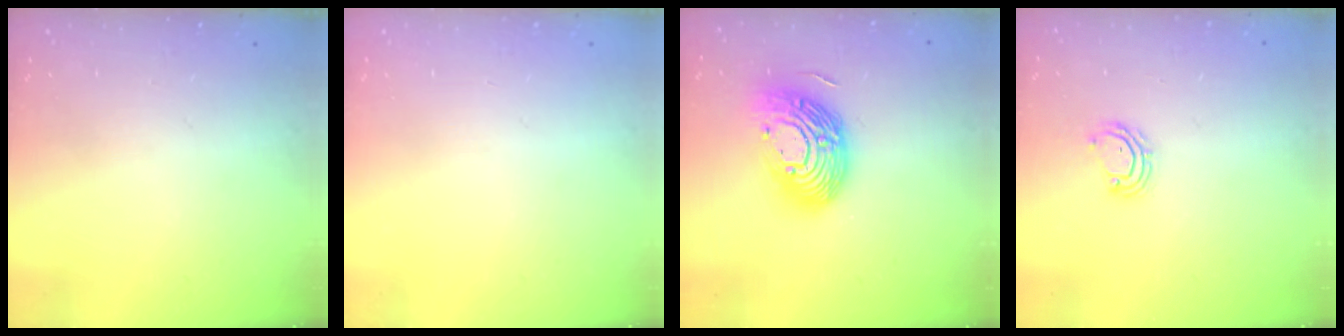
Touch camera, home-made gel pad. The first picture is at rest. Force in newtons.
{"total": 0.0}
{"total": 17.9, "press": 17.9, "slide": 1.2}
{"total": 5.0, "press": 4.9, "slide": 0.3}